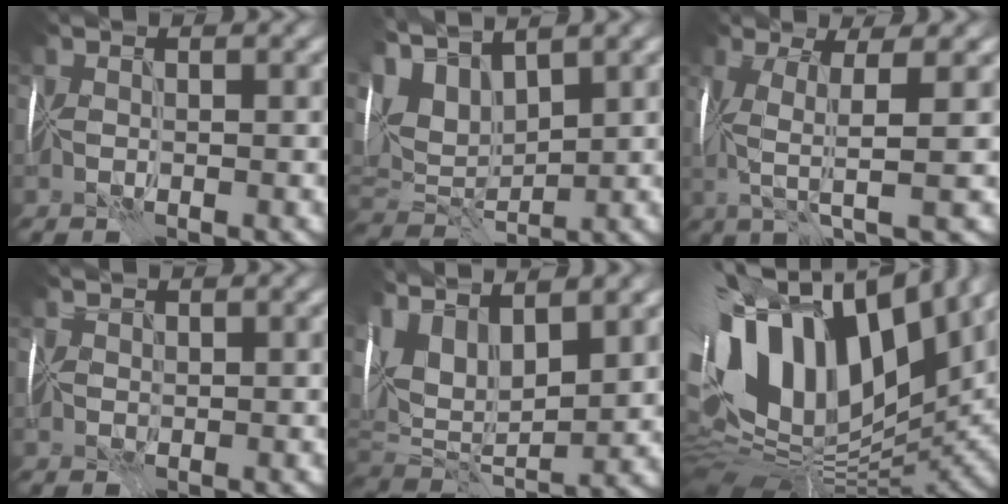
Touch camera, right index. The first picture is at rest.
{"total": 6.7, "force": [4.3, 2.8, 4.3], "torque": [-0.105, 0.016, 0.079]}
{"total": 4.7, "force": [0.3, 0.6, 4.6], "torque": [-0.101, 0.006, 0.004]}
{"total": 1.5, "force": [1.1, 0.9, 0.3], "torque": [-0.007, 0.008, 0.017]}
{"total": 10.4, "force": [4.5, 5.1, 7.8], "torque": [-0.166, 0.006, 0.086]}
{"total": 15.5, "force": [5.8, 8.6, 11.5], "torque": [-0.234, 0.039, 0.092]}